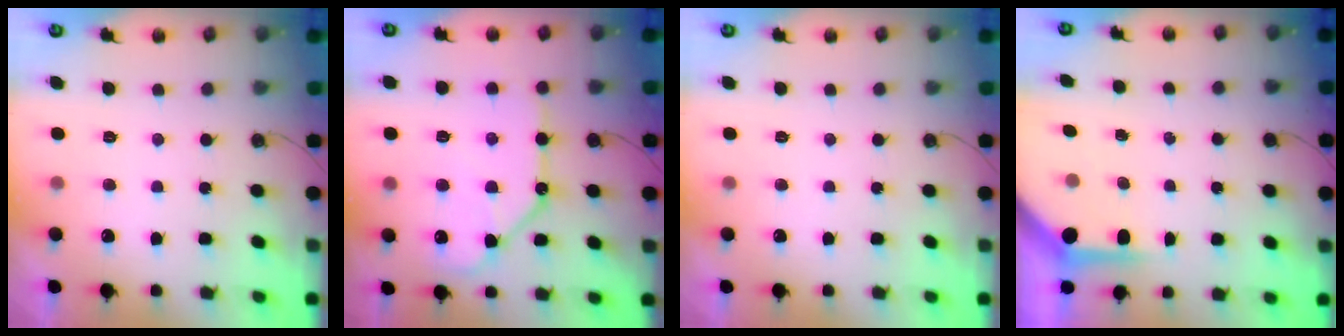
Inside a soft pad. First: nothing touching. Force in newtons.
{"total": 14.5, "press": 14.4, "slide": 1.8}
{"total": 0.0}
{"total": 5.2, "press": 5.1, "slide": 0.2}